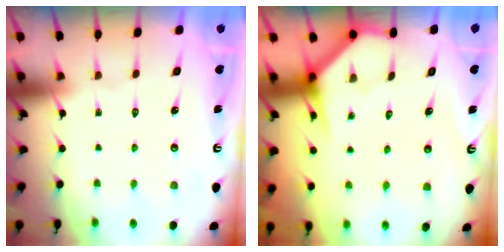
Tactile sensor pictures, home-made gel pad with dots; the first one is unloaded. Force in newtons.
{"total": 4.2, "press": 4.2, "slide": 0.4}